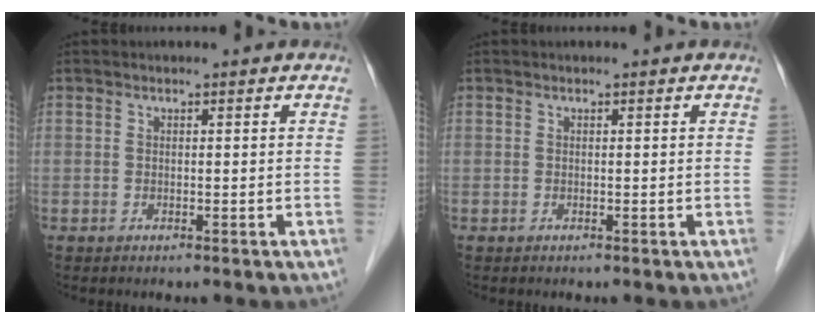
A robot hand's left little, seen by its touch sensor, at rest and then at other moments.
{"total": 0.0}